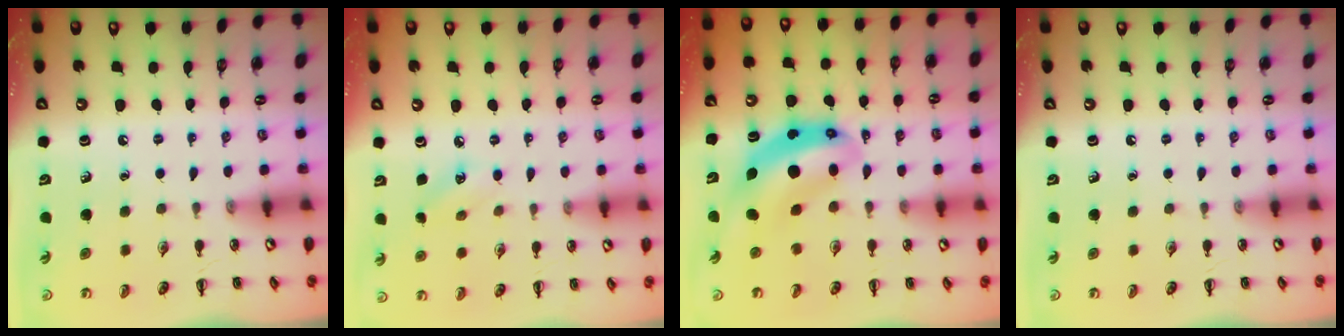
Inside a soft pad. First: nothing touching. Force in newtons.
{"total": 5.4, "press": 5.2, "slide": 1.5}
{"total": 9.4, "press": 9.1, "slide": 2.5}
{"total": 0.0}